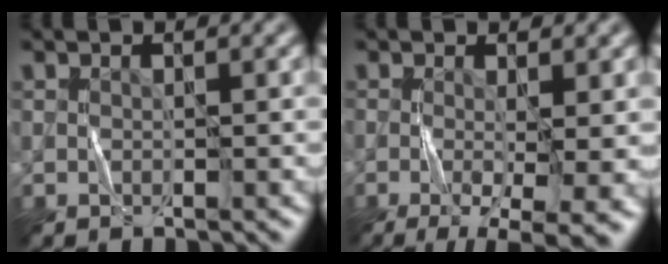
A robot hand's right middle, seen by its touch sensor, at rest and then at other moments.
{"total": 8.0, "force": [-2.2, 2.4, 7.3], "torque": [-0.097, -0.011, -0.021]}